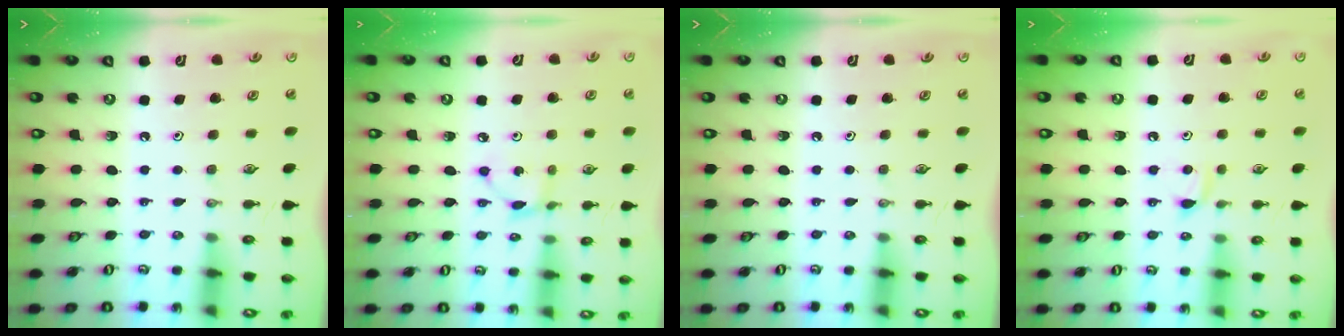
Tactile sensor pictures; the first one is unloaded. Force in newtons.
{"total": 2.5, "press": 2.5, "slide": 0.1}
{"total": 0.0}
{"total": 5.2, "press": 5.2, "slide": 0.6}